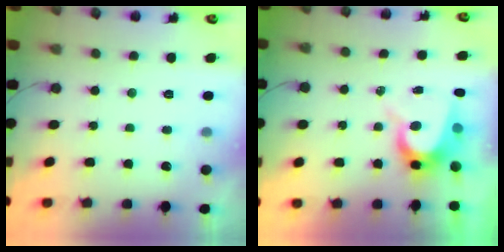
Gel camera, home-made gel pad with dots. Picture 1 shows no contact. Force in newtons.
{"total": 8.3, "press": 8.2, "slide": 0.6}